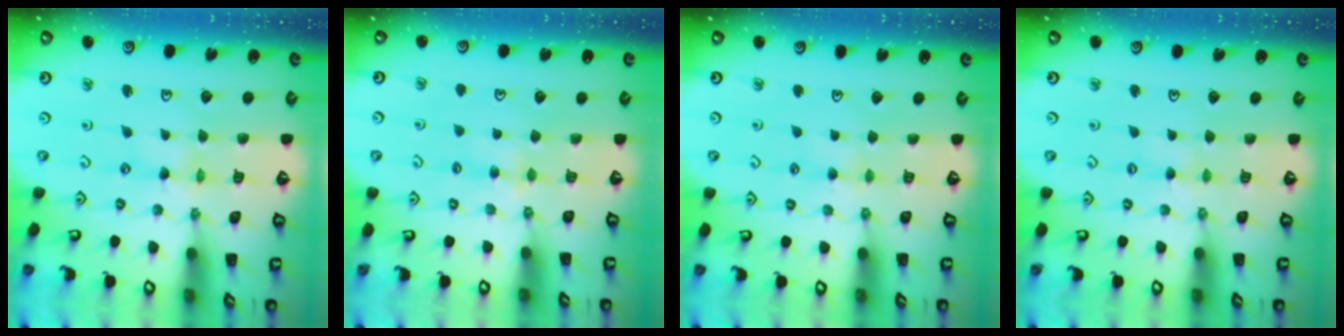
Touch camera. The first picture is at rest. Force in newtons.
{"total": 3.5, "press": 3.4, "slide": 0.5}
{"total": 3.0, "press": 3.0, "slide": 0.6}
{"total": 2.8, "press": 2.8, "slide": 0.3}